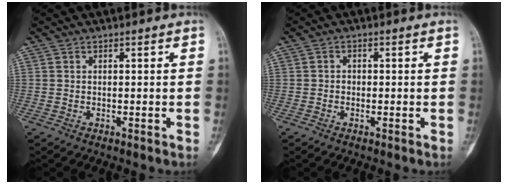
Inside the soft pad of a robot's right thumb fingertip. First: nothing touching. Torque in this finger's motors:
{"motor_torque": [-0.38, -0.38, -0.01, 0.18, -0.10]}